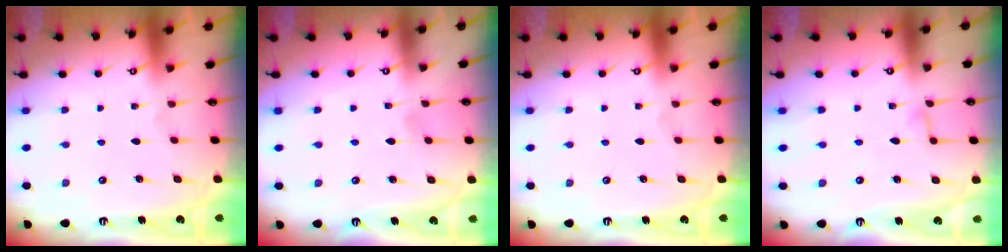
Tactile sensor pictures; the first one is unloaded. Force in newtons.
{"total": 2.5, "press": 2.5, "slide": 0.4}
{"total": 0.0}
{"total": 2.5, "press": 2.5, "slide": 0.2}